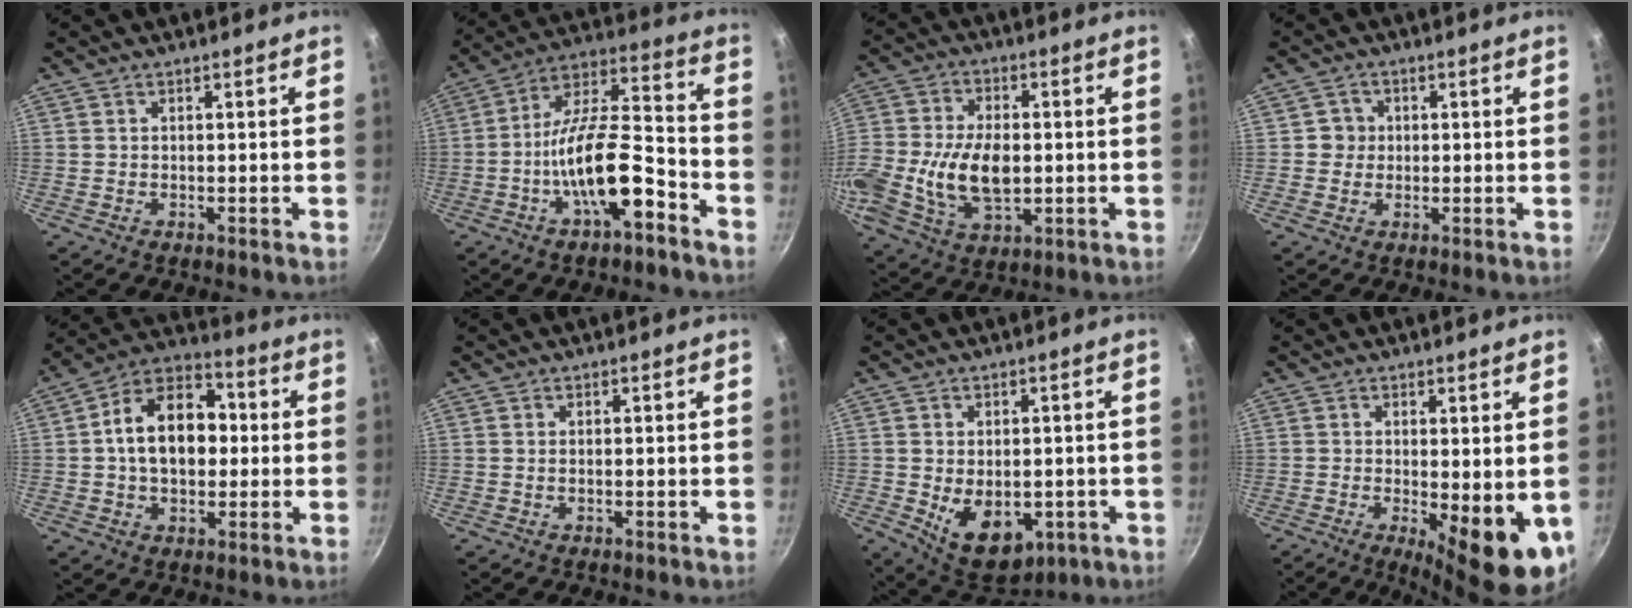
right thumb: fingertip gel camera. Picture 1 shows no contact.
{"total": 16.4, "force": [-7.2, 5.8, 13.6], "torque": [-0.213, 0.057, -0.130]}
{"total": 16.6, "force": [-1.4, 10.4, 12.8], "torque": [-0.254, 0.016, -0.026]}
{"total": 3.0, "force": [0.2, 3.0, 0.5], "torque": [0.014, 0.006, -0.003]}
{"total": 15.8, "force": [0.9, 10.9, 11.5], "torque": [-0.147, 0.030, -0.003]}
{"total": 0.0}
{"total": 11.1, "force": [-2.3, 7.3, 8.1], "torque": [-0.089, -0.011, -0.011]}
{"total": 11.2, "force": [-1.5, 3.7, 10.4], "torque": [-0.116, -0.015, -0.009]}